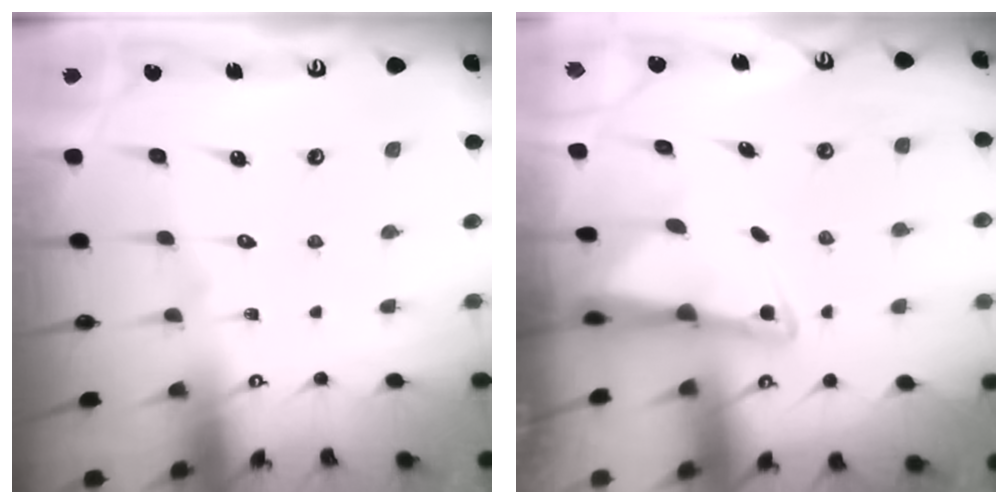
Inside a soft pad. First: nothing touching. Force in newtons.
{"total": 2.6, "press": 2.5, "slide": 0.5}